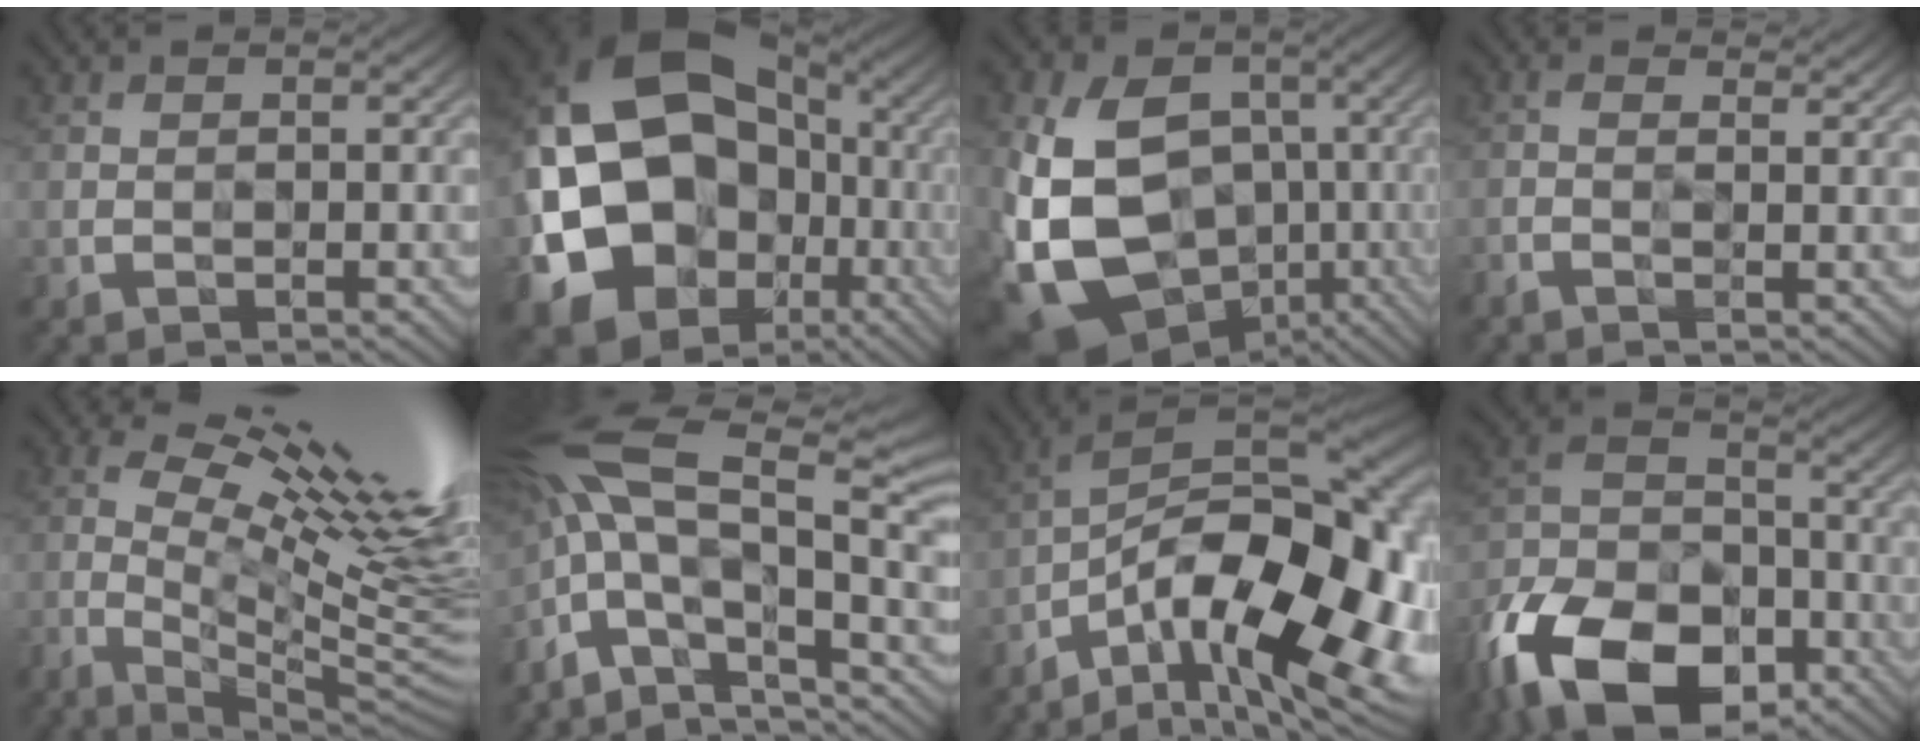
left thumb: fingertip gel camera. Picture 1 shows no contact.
{"total": 21.5, "force": [-1.6, 17.7, 12.2], "torque": [-0.271, -0.031, -0.011]}
{"total": 17.3, "force": [-3.1, 13.0, 11.0], "torque": [-0.258, -0.031, -0.032]}
{"total": 1.4, "force": [0.2, 0.4, 1.4], "torque": [-0.040, 0.001, -0.006]}
{"total": 18.1, "force": [3.5, 4.3, 17.2], "torque": [-0.274, -0.004, 0.071]}
{"total": 16.1, "force": [-0.5, 5.0, 15.3], "torque": [-0.326, 0.001, -0.001]}
{"total": 19.2, "force": [-7.6, 8.1, 15.6], "torque": [-0.256, -0.015, -0.129]}
{"total": 18.0, "force": [-10.7, 10.3, 10.2], "torque": [-0.235, -0.037, -0.202]}